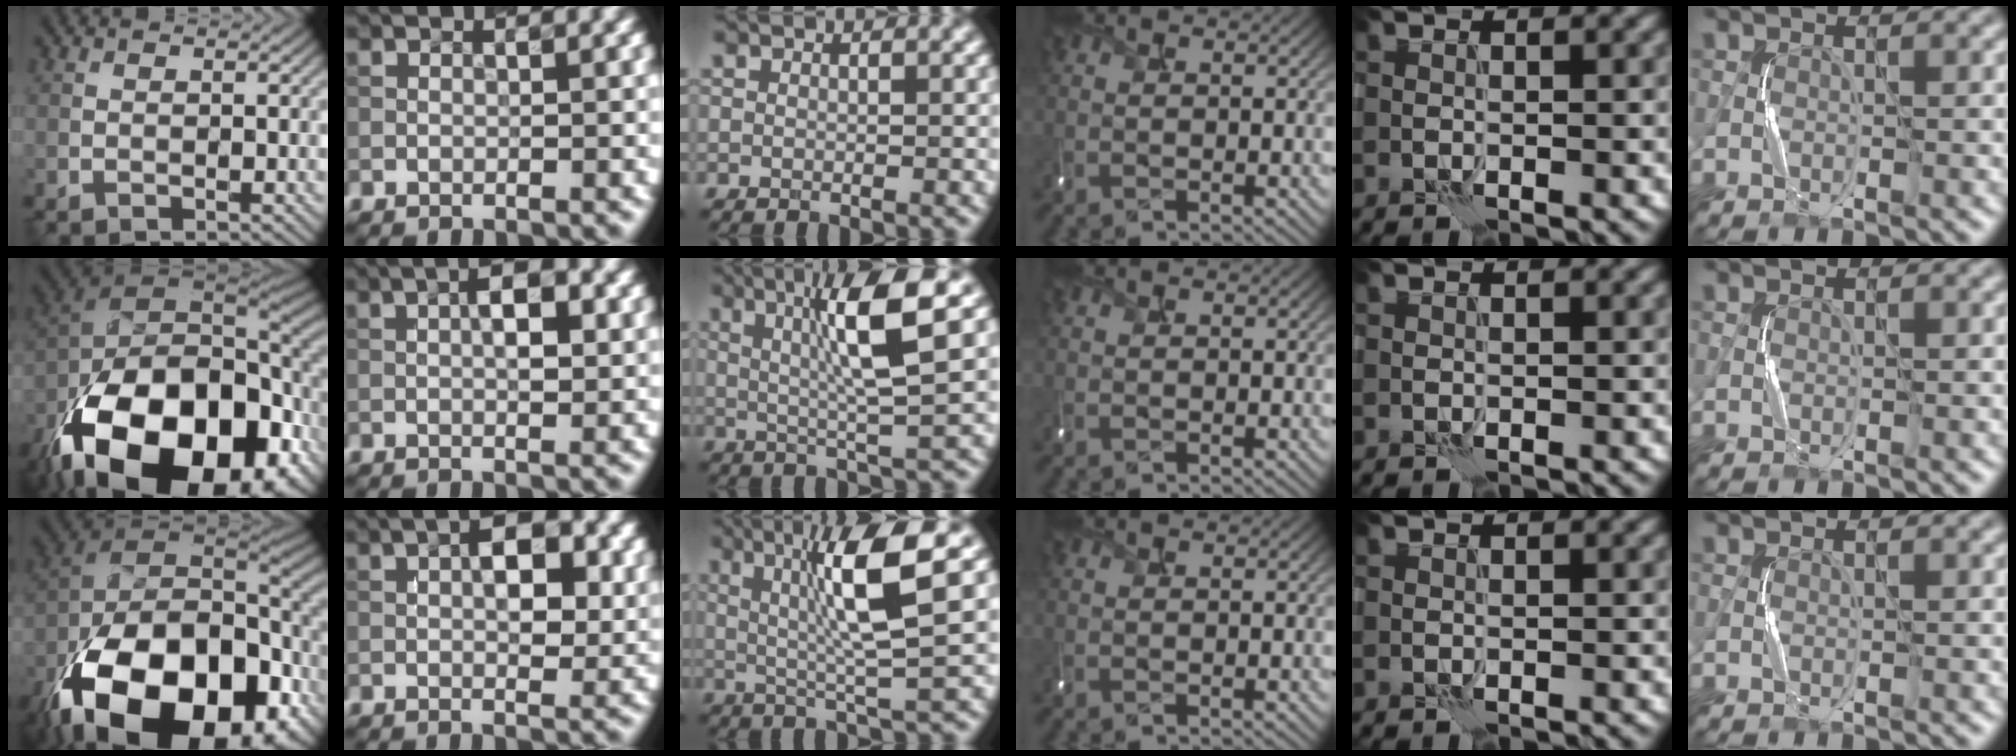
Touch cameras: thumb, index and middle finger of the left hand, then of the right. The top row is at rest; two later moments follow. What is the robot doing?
{"motion": "shake", "object": "tambourine"}